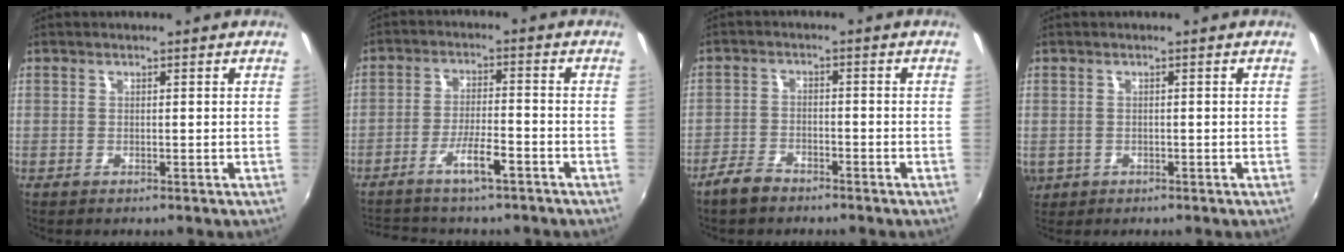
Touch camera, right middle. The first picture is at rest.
{"total": 7.4, "force": [-5.6, 1.5, 4.5], "torque": [-0.097, 0.007, -0.095]}
{"total": 4.6, "force": [-3.8, 1.9, 1.9], "torque": [-0.055, 0.002, -0.068]}
{"total": 4.1, "force": [-0.8, 3.5, 1.8], "torque": [-0.040, -0.006, -0.008]}